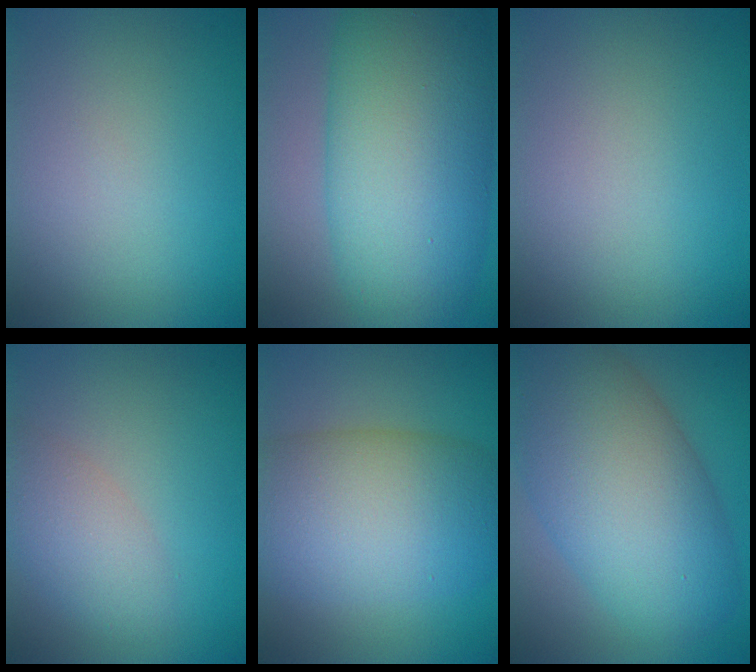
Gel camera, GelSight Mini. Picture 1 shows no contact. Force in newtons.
{"total": 14.6, "press": 14.6, "slide": 0.1}
{"total": 0.0}
{"total": 3.2, "press": 3.2, "slide": 0.1}
{"total": 10.9, "press": 10.9, "slide": 0.5}
{"total": 11.8, "press": 11.8, "slide": 0.7}